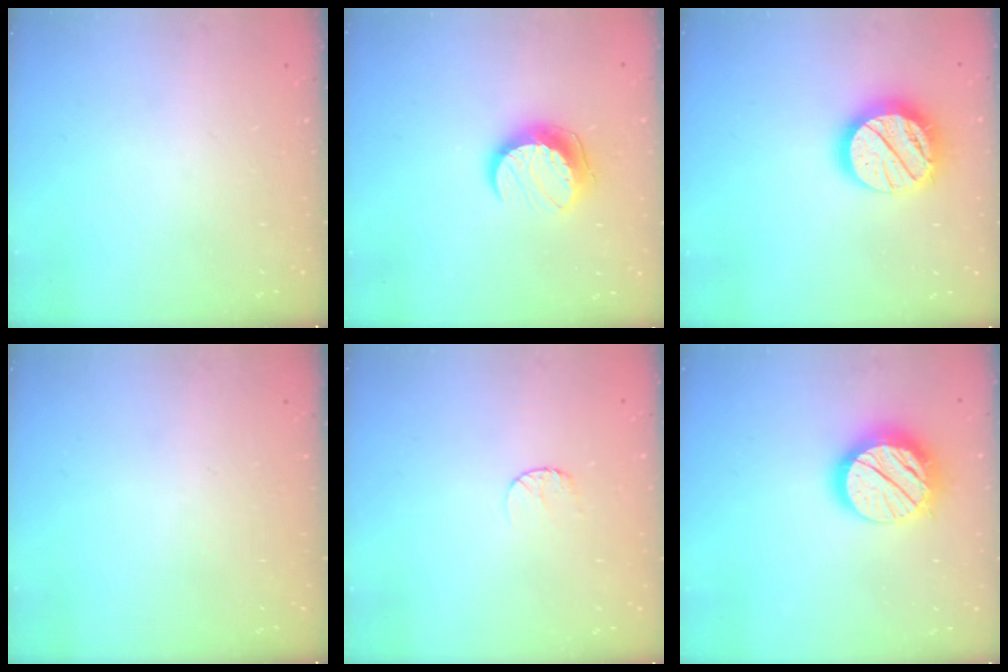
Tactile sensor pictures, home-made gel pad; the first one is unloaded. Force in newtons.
{"total": 10.5, "press": 10.5, "slide": 0.4}
{"total": 18.4, "press": 18.3, "slide": 1.6}
{"total": 0.0}
{"total": 3.7, "press": 3.7, "slide": 0.3}
{"total": 17.2, "press": 17.1, "slide": 1.5}